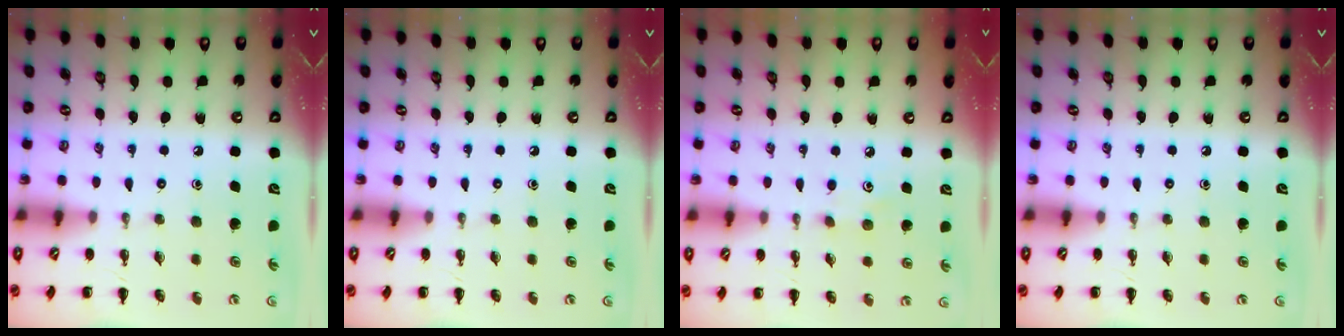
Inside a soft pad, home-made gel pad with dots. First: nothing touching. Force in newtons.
{"total": 0.0}
{"total": 3.3, "press": 3.2, "slide": 0.6}
{"total": 0.0}